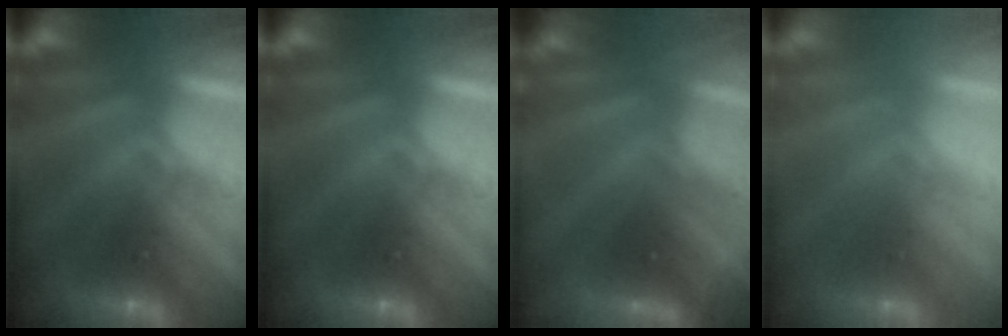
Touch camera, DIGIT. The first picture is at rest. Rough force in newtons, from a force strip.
{"total": 0.0}
{"total": 4.5}
{"total": 2.5}